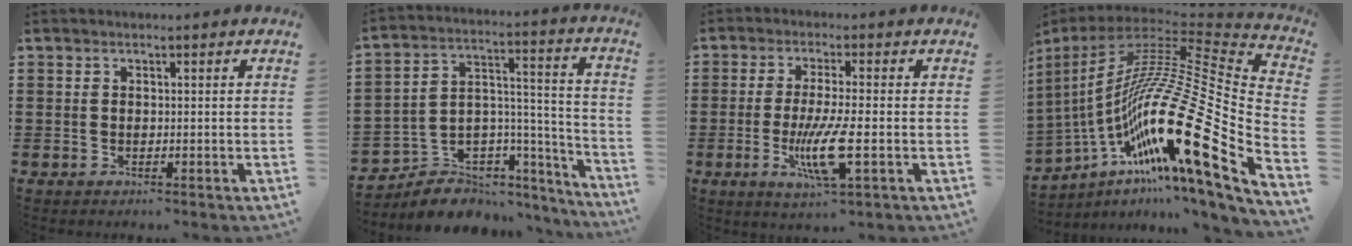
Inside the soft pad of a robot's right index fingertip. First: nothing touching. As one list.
[{"total": 6.0, "force": [-4.6, 3.8, 0.4], "torque": [-0.015, 0.002, -0.083]}, {"total": 7.8, "force": [-2.1, 1.0, 7.5], "torque": [-0.150, -0.019, -0.040]}, {"total": 25.3, "force": [-7.8, 5.2, 23.5], "torque": [-0.459, -0.031, -0.157]}]